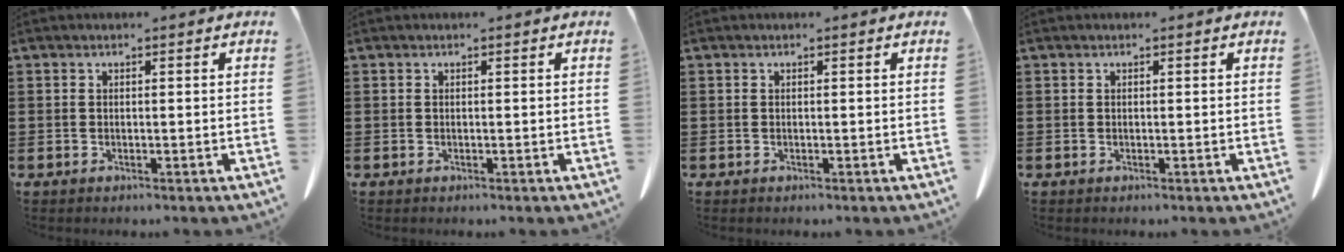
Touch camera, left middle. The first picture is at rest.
{"total": 0.0}
{"total": 0.0}
{"total": 0.0}